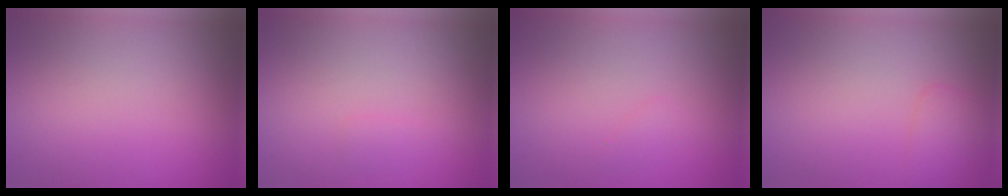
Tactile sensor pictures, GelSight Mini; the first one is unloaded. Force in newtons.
{"total": 0.6, "press": 0.6, "slide": 0.0}
{"total": 0.5, "press": 0.5, "slide": 0.1}
{"total": 1.6, "press": 1.6, "slide": 0.1}